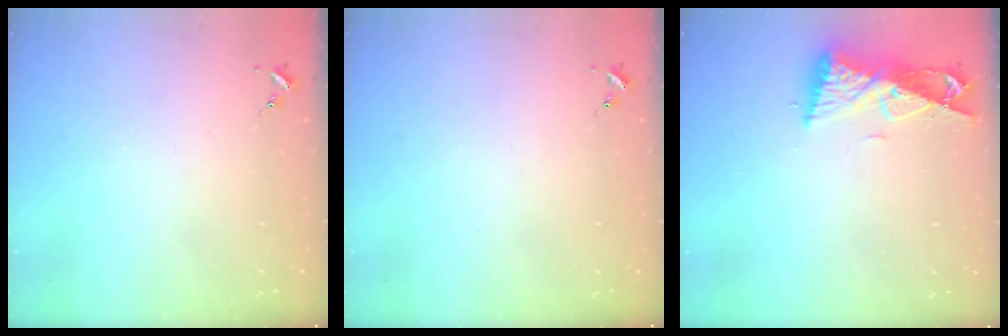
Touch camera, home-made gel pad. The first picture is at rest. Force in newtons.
{"total": 0.0}
{"total": 9.7, "press": 9.7, "slide": 0.7}